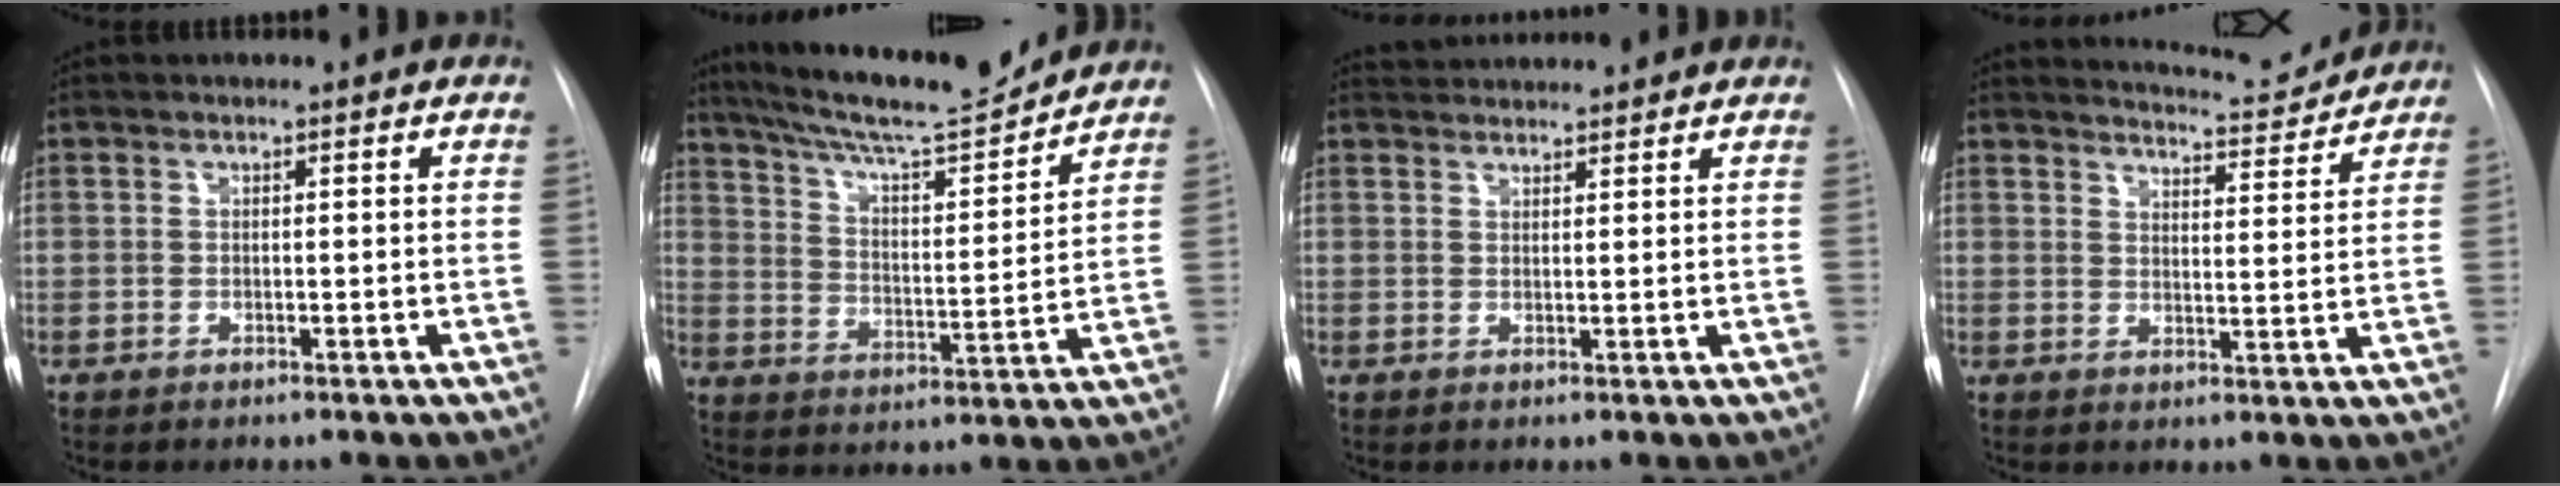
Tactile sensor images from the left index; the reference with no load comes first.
{"total": 16.8, "force": [15.2, 1.5, 7.0], "torque": [-0.123, -0.004, 0.238]}
{"total": 5.8, "force": [5.7, 0.7, 0.8], "torque": [-0.013, 0.036, 0.081]}
{"total": 8.1, "force": [8.1, 0.4, 0.6], "torque": [-0.014, -0.010, 0.105]}